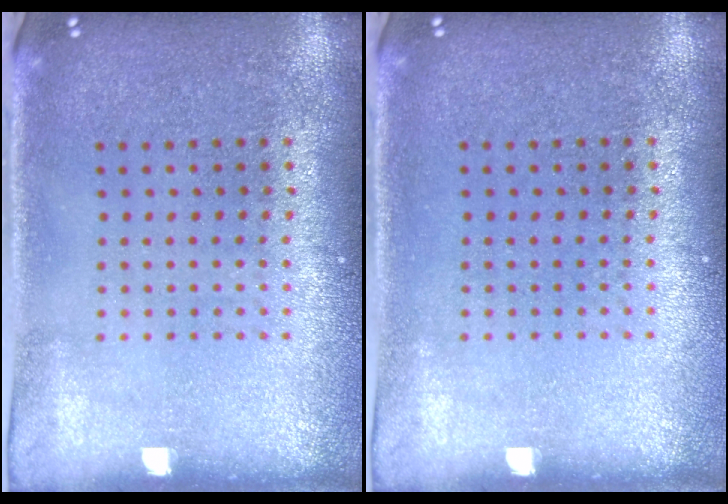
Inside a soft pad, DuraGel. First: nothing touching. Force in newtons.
{"total": 0.0}